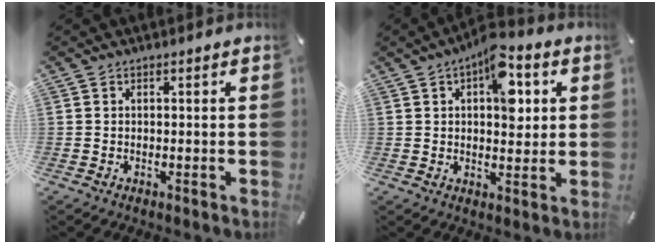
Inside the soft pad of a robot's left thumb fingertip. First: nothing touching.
{"total": 10.8, "force": [3.7, 6.0, 8.2], "torque": [-0.089, -0.018, 0.058]}